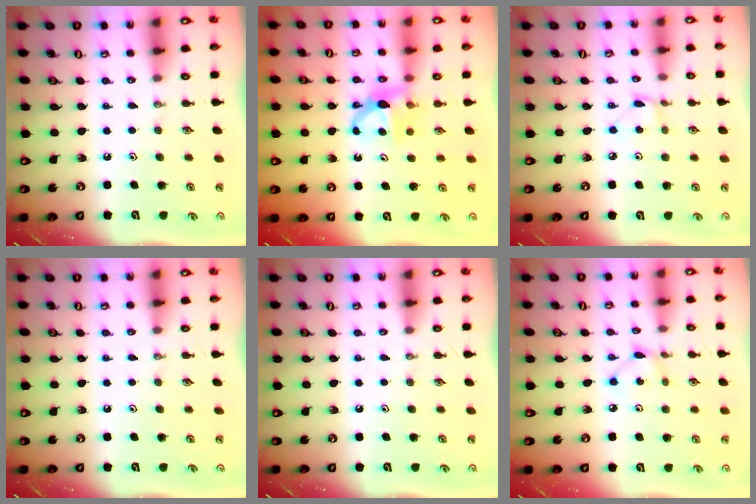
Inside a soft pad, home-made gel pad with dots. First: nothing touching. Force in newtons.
{"total": 7.4, "press": 7.4, "slide": 0.5}
{"total": 2.6, "press": 2.5, "slide": 0.4}
{"total": 0.0}
{"total": 0.0}
{"total": 2.5, "press": 2.5, "slide": 0.1}